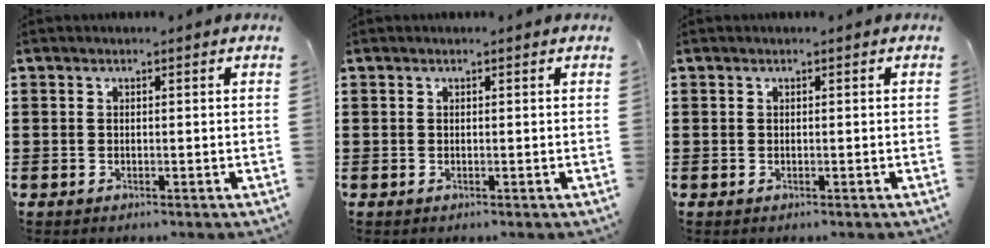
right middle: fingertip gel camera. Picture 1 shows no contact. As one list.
[{"total": 0.0}, {"total": 0.0}]